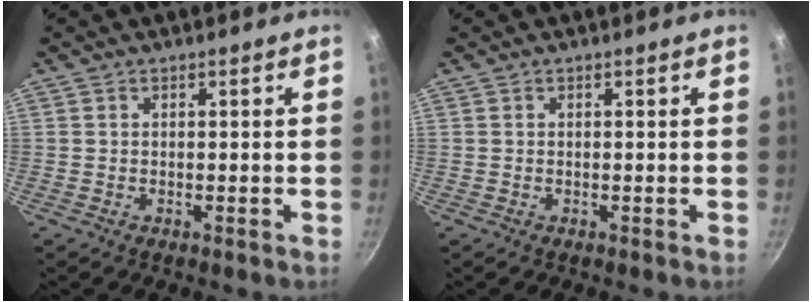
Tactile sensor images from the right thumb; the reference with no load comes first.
{"total": 0.0}